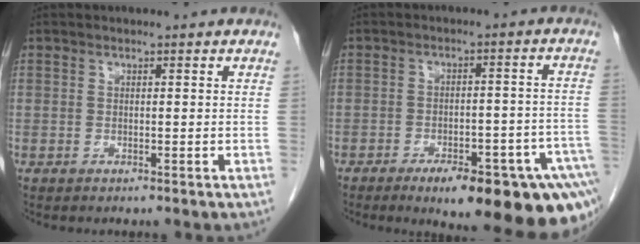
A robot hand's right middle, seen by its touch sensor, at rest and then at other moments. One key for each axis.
{"total": 19.0, "fx": -13.4, "fy": 3.5, "fz": 13.0, "tx": -0.090, "ty": 0.010, "tz": -0.169}